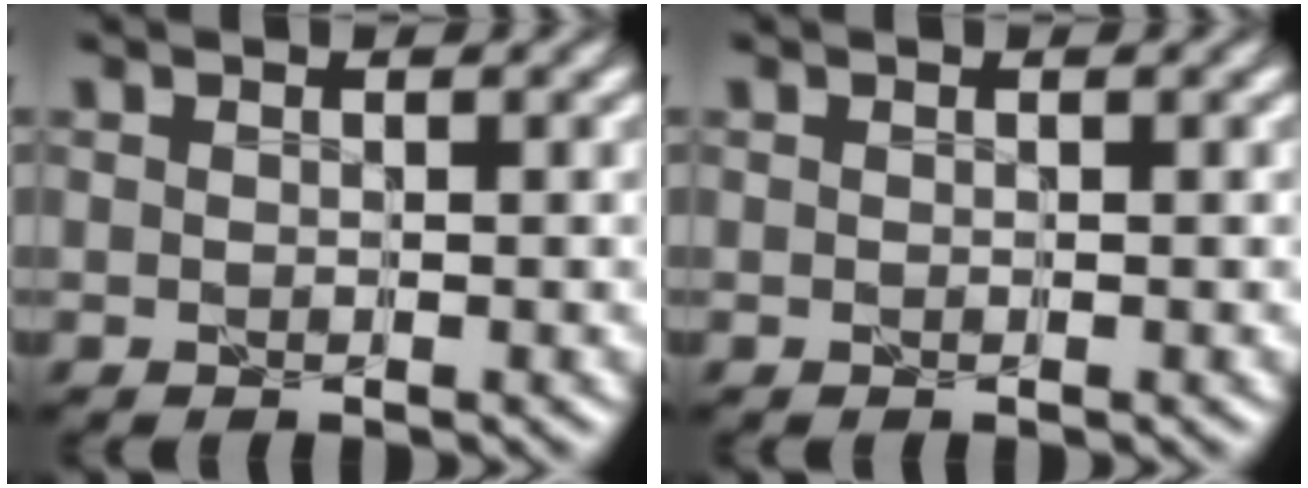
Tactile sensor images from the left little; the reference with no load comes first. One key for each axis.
{"total": 0.0}